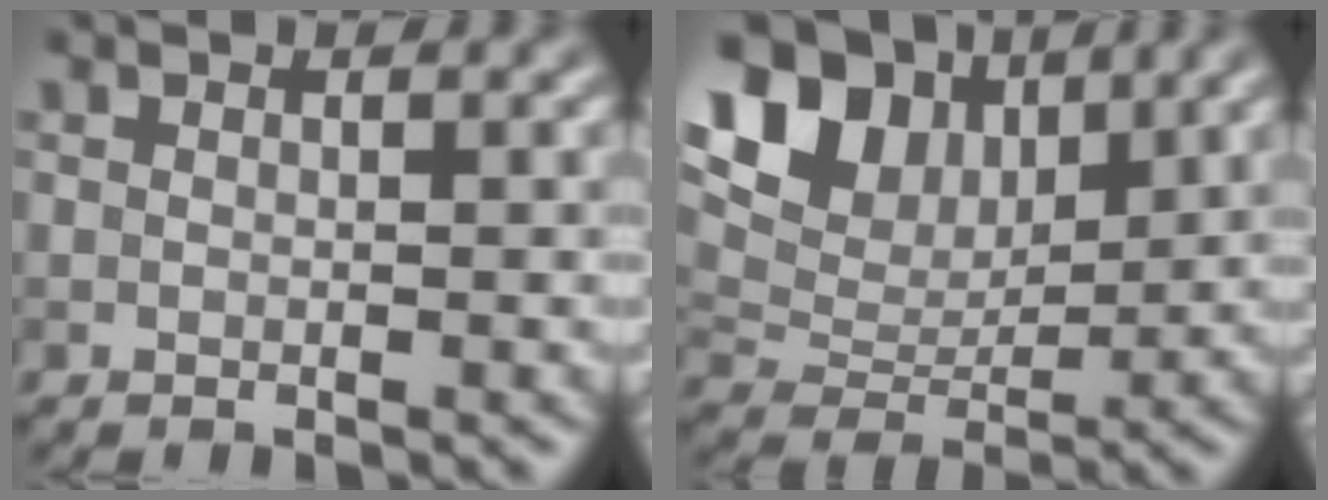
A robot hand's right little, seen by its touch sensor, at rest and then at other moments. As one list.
[{"total": 10.9, "force": [5.2, 7.1, 6.5], "torque": [-0.136, 0.025, 0.085]}]